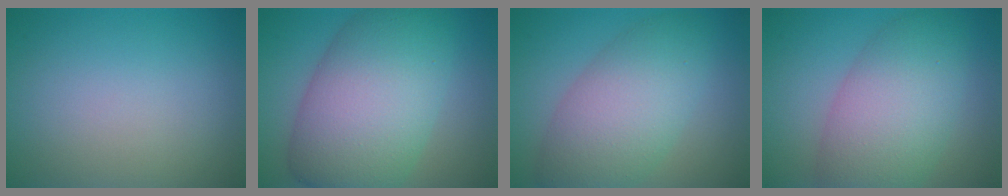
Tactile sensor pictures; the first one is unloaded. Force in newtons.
{"total": 12.0, "press": 12.0, "slide": 0.2}
{"total": 7.6, "press": 7.6, "slide": 0.1}
{"total": 8.3, "press": 8.3, "slide": 0.3}